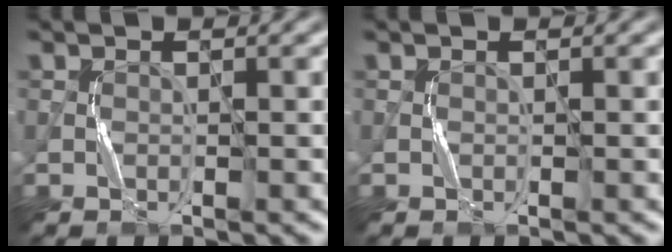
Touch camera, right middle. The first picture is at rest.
{"total": 0.0}